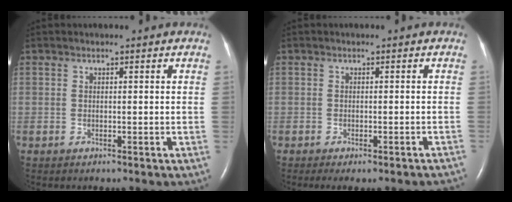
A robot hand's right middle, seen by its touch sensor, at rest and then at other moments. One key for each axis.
{"total": 6.1, "fx": -5.4, "fy": 0.7, "fz": 2.8, "tx": -0.029, "ty": -0.007, "tz": -0.064}